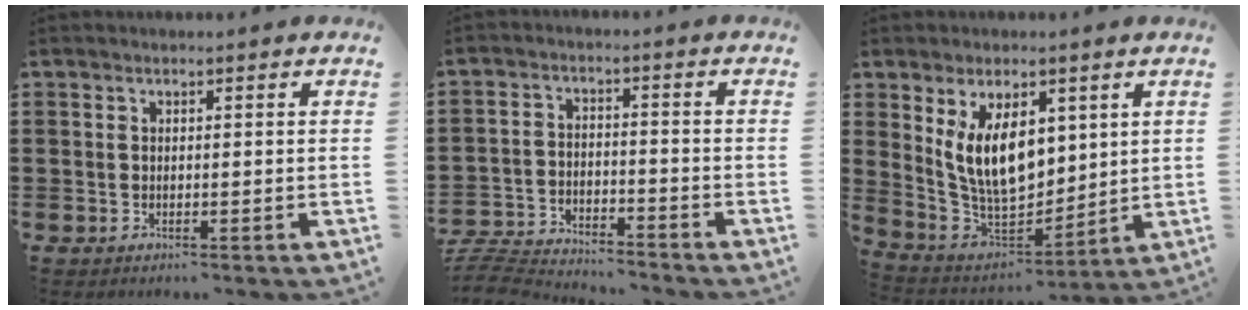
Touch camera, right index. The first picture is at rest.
{"total": 5.3, "force": [-5.3, 0.4, 0.6], "torque": [-0.030, -0.001, -0.113]}
{"total": 10.2, "force": [3.4, 5.6, 7.8], "torque": [-0.172, -0.008, 0.062]}